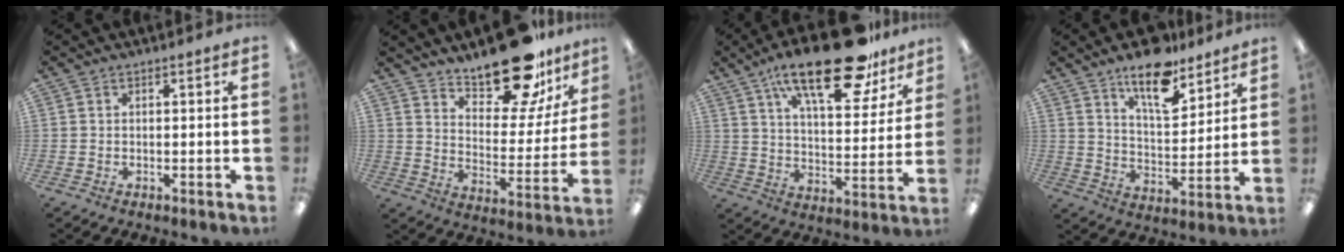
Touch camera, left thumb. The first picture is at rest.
{"total": 19.9, "force": [16.1, 6.9, 9.4], "torque": [-0.141, -0.113, 0.275]}
{"total": 23.6, "force": [15.9, 8.4, 15.3], "torque": [-0.229, -0.090, 0.261]}
{"total": 13.6, "force": [10.5, 5.0, 7.0], "torque": [-0.109, -0.062, 0.184]}